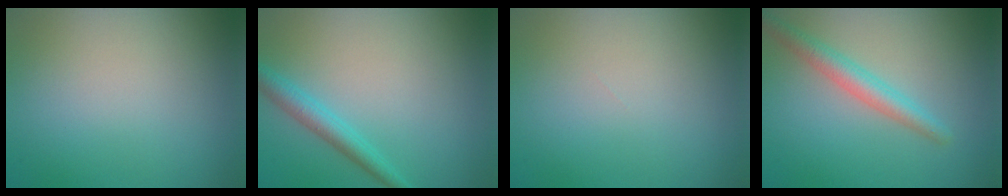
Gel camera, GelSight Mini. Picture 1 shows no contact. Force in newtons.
{"total": 2.6, "press": 2.5, "slide": 0.1}
{"total": 0.0}
{"total": 2.9, "press": 2.9, "slide": 0.1}